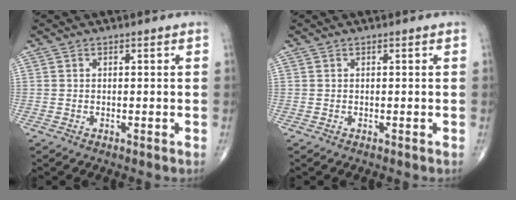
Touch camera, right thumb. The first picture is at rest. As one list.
[{"total": 0.0}]